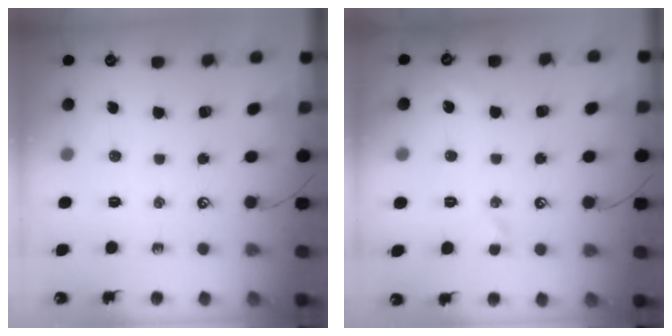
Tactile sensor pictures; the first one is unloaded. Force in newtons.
{"total": 1.1, "press": 0.9, "slide": 0.7}